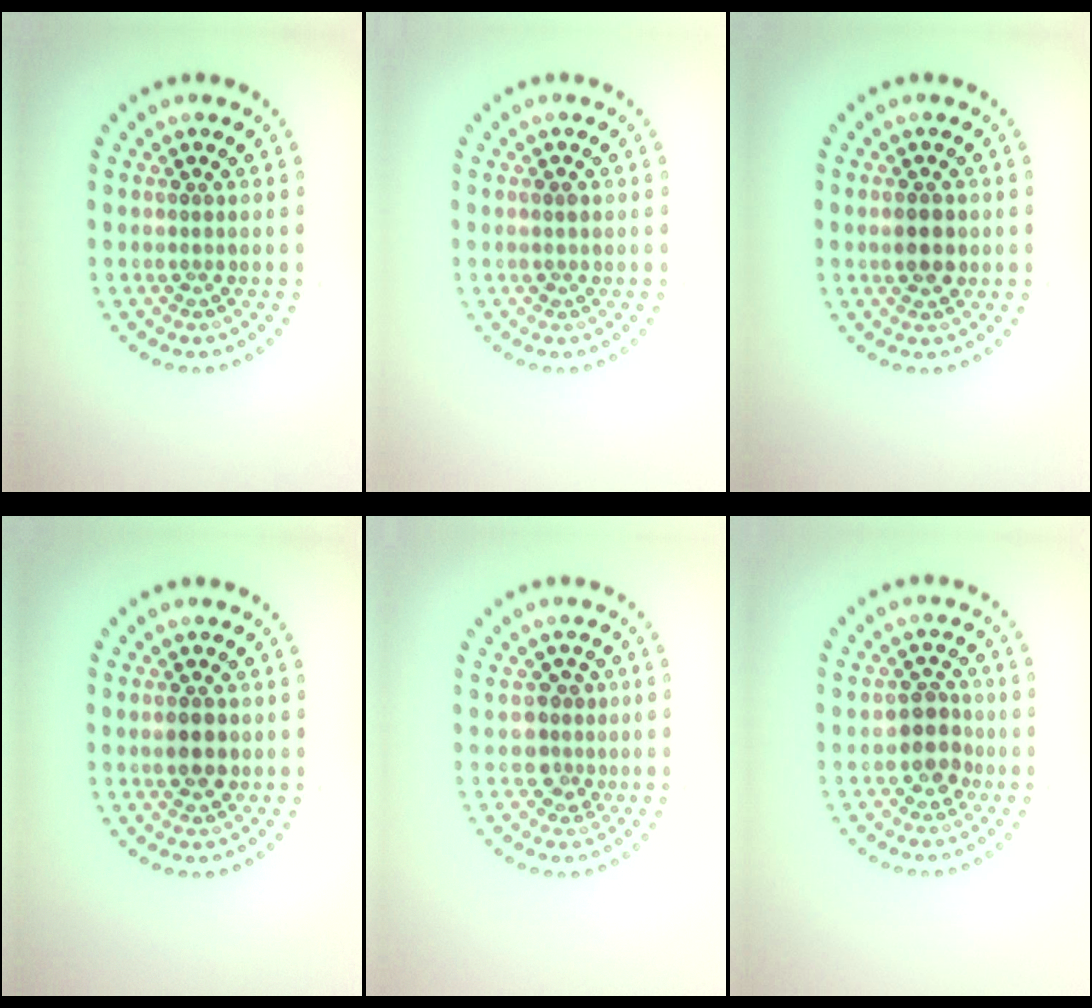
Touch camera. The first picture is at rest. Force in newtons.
{"total": 0.7, "press": 0.7, "slide": 0.1}
{"total": 2.4, "press": 2.4, "slide": 0.2}
{"total": 2.4, "press": 2.4, "slide": 0.2}
{"total": 2.4, "press": 1.9, "slide": 1.5}
{"total": 2.7, "press": 2.5, "slide": 1.2}